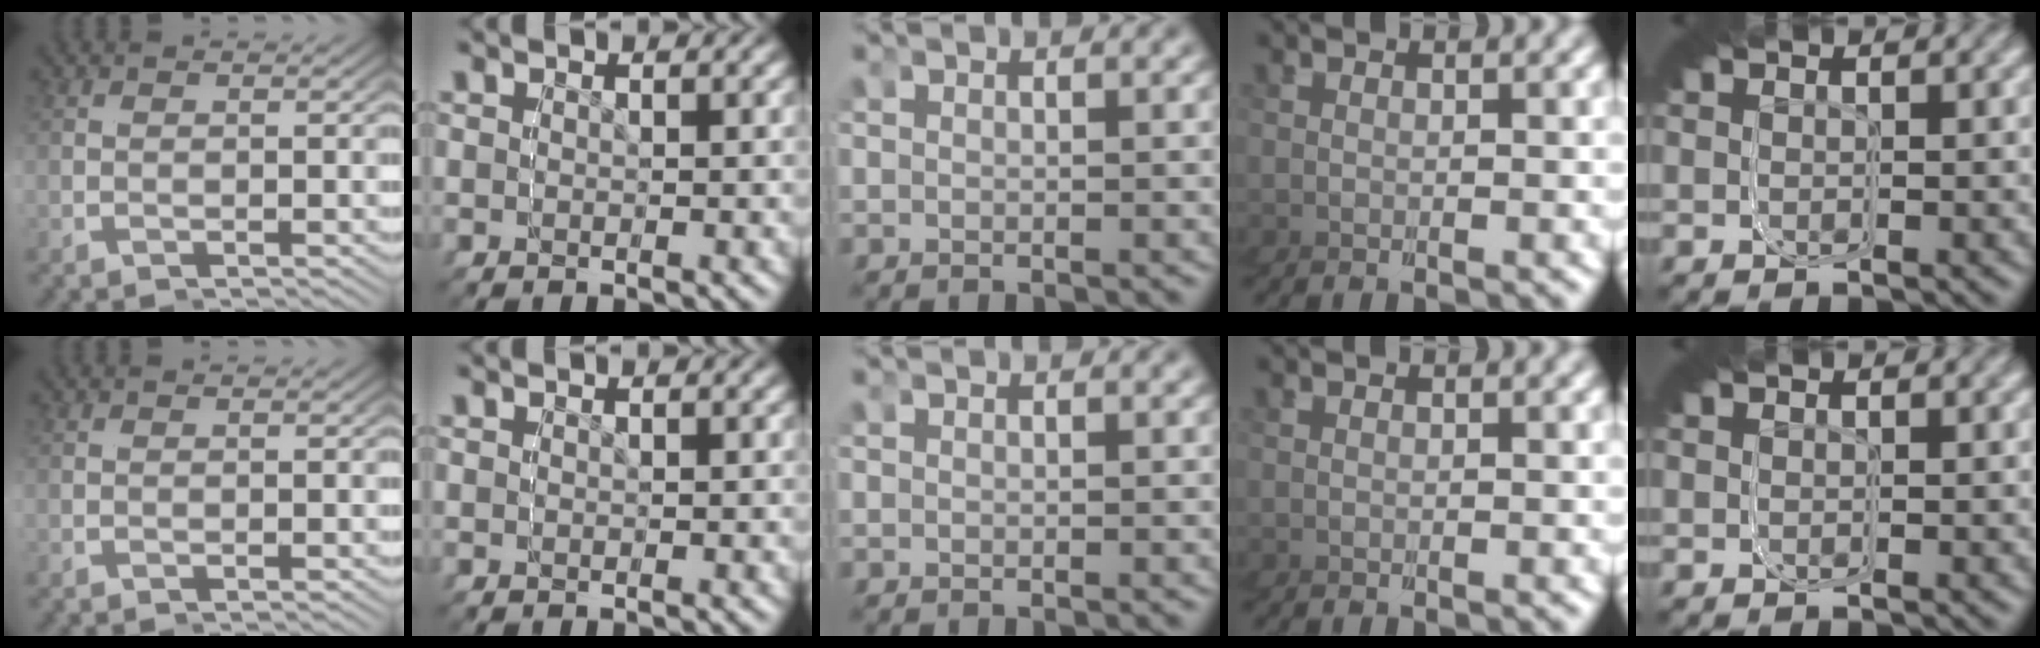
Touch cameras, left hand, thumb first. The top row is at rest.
{}